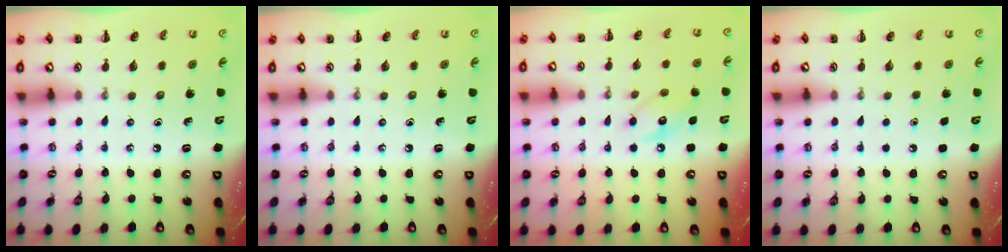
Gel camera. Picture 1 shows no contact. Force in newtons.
{"total": 0.0}
{"total": 8.9, "press": 8.9, "slide": 1.0}
{"total": 1.6, "press": 1.6, "slide": 0.1}